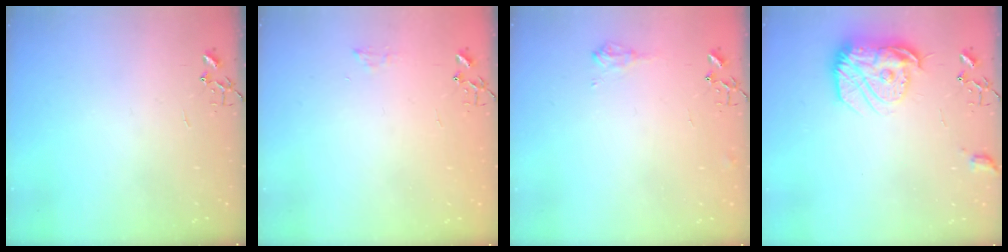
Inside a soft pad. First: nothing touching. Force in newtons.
{"total": 6.8, "press": 6.8, "slide": 0.6}
{"total": 7.4, "press": 7.4, "slide": 0.5}
{"total": 16.0, "press": 15.9, "slide": 1.3}